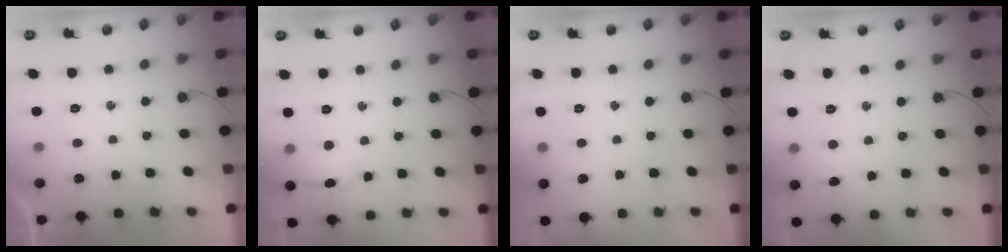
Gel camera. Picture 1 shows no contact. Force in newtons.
{"total": 6.9, "press": 6.7, "slide": 1.2}
{"total": 0.0}
{"total": 3.6, "press": 3.5, "slide": 0.8}